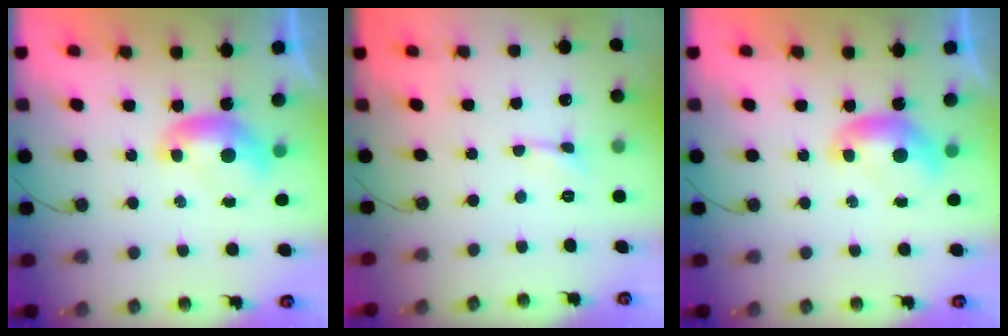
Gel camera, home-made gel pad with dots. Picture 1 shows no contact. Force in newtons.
{"total": 0.8, "press": 0.8, "slide": 0.2}
{"total": 0.0}